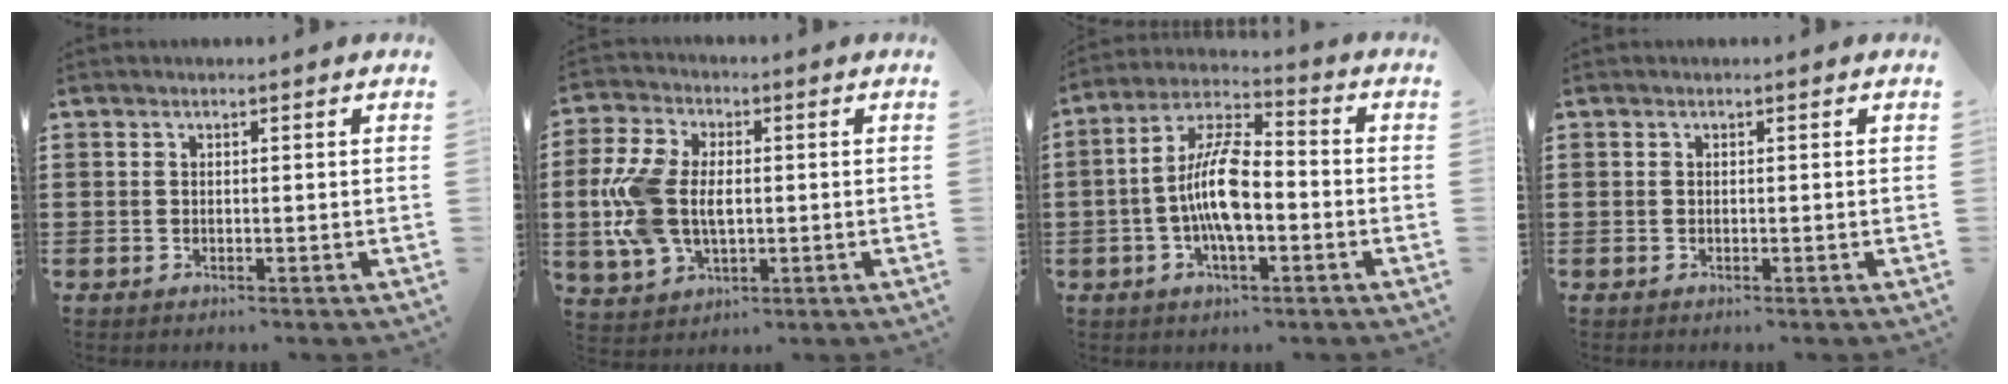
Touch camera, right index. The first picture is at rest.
{"total": 9.5, "force": [-0.2, 6.2, 7.3], "torque": [-0.199, -0.001, -0.015]}
{"total": 10.3, "force": [-1.8, 4.0, 9.3], "torque": [-0.201, -0.001, -0.039]}
{"total": 0.0}